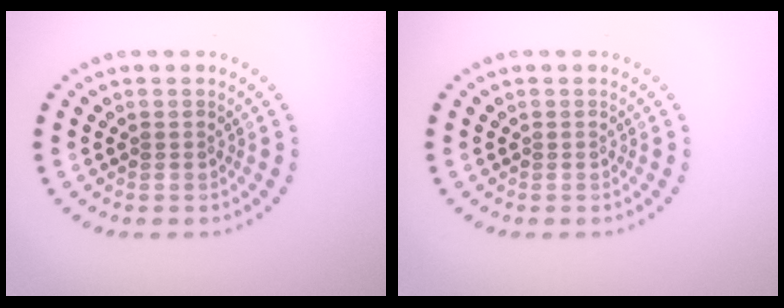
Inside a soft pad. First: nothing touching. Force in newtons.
{"total": 0.0}